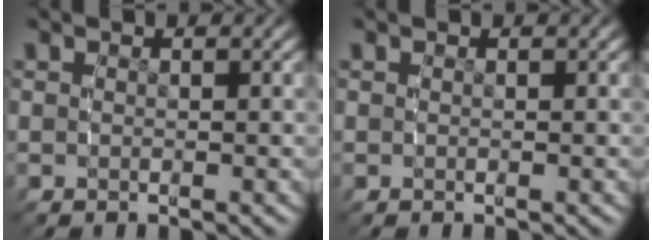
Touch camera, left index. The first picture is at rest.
{"total": 0.0}